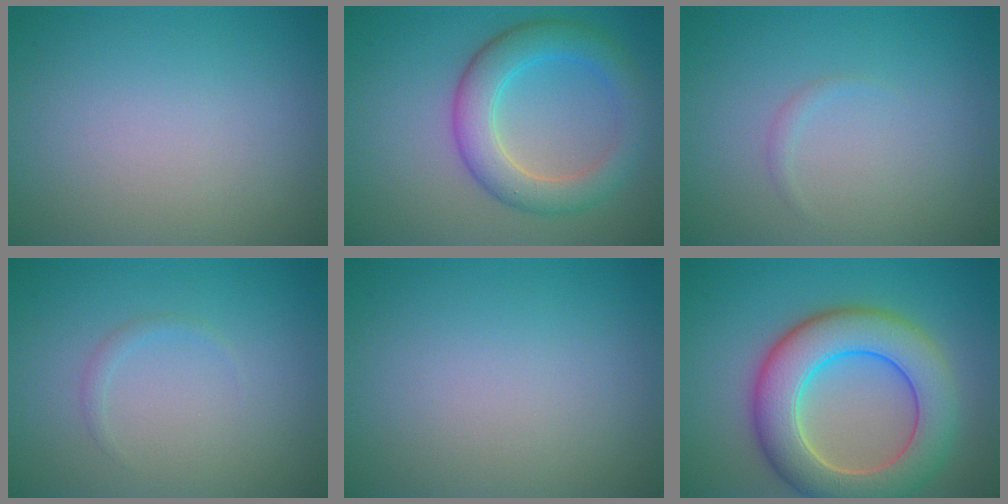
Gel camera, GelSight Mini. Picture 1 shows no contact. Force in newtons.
{"total": 5.4, "press": 5.4, "slide": 0.1}
{"total": 0.6, "press": 0.5, "slide": 0.1}
{"total": 0.7, "press": 0.7, "slide": 0.0}
{"total": 0.0}
{"total": 9.0, "press": 9.0, "slide": 0.5}